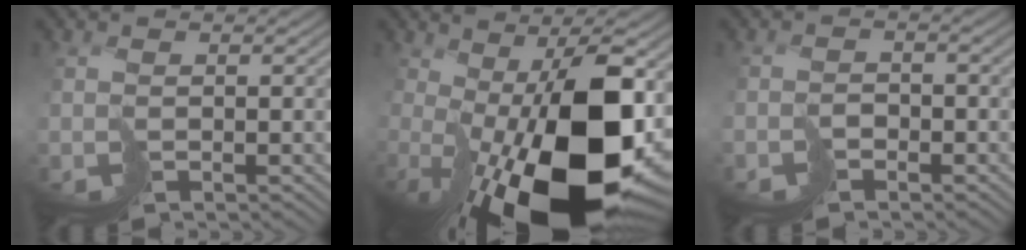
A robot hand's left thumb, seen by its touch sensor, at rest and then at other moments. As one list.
[{"total": 17.7, "force": [-1.7, 6.9, 16.2], "torque": [-0.227, -0.020, -0.007]}, {"total": 1.9, "force": [-1.8, 0.7, -0.4], "torque": [0.021, 0.001, -0.037]}]